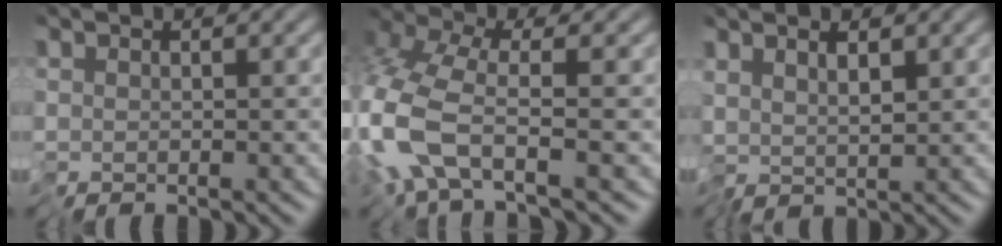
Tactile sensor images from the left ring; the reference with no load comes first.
{"total": 6.9, "force": [-3.2, 2.6, 5.5], "torque": [-0.137, 0.003, -0.080]}
{"total": 2.2, "force": [1.1, 0.7, 1.8], "torque": [-0.038, 0.005, 0.022]}